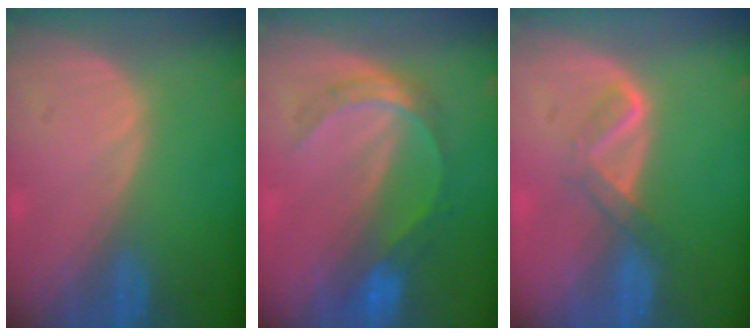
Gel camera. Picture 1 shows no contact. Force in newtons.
{"total": 6.1, "press": 5.3, "slide": 3.1}
{"total": 3.2, "press": 3.1, "slide": 0.7}